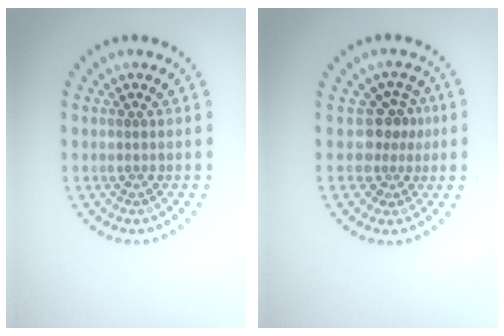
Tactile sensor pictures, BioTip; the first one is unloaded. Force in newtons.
{"total": 2.9, "press": 2.1, "slide": 2.0}